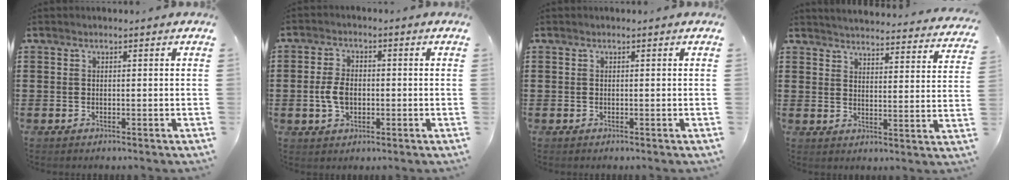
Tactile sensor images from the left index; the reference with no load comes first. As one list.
[{"total": 4.7, "force": [-0.6, 2.9, 3.6], "torque": [-0.090, -0.001, -0.017]}, {"total": 0.0}, {"total": 3.8, "force": [3.7, -0.5, 0.3], "torque": [-0.017, -0.035, 0.060]}]